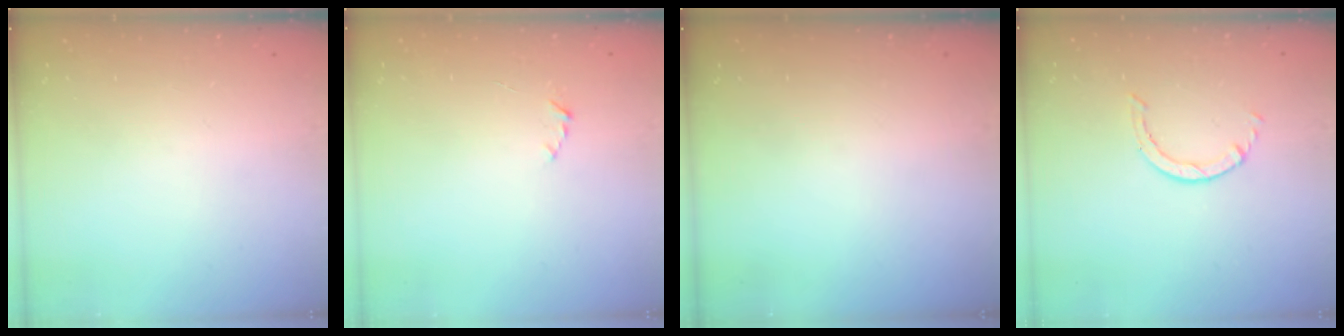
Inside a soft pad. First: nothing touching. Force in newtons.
{"total": 1.9, "press": 1.9, "slide": 0.2}
{"total": 0.0}
{"total": 0.8, "press": 0.7, "slide": 0.1}